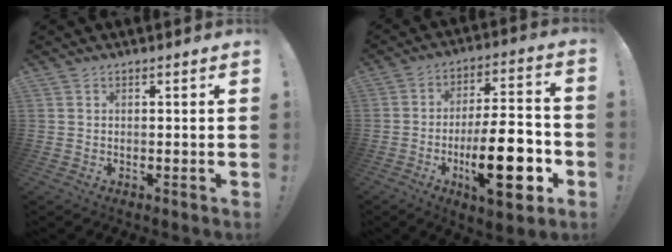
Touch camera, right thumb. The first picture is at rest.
{"total": 21.7, "force": [-6.9, 7.1, 19.3], "torque": [-0.295, 0.020, -0.106]}